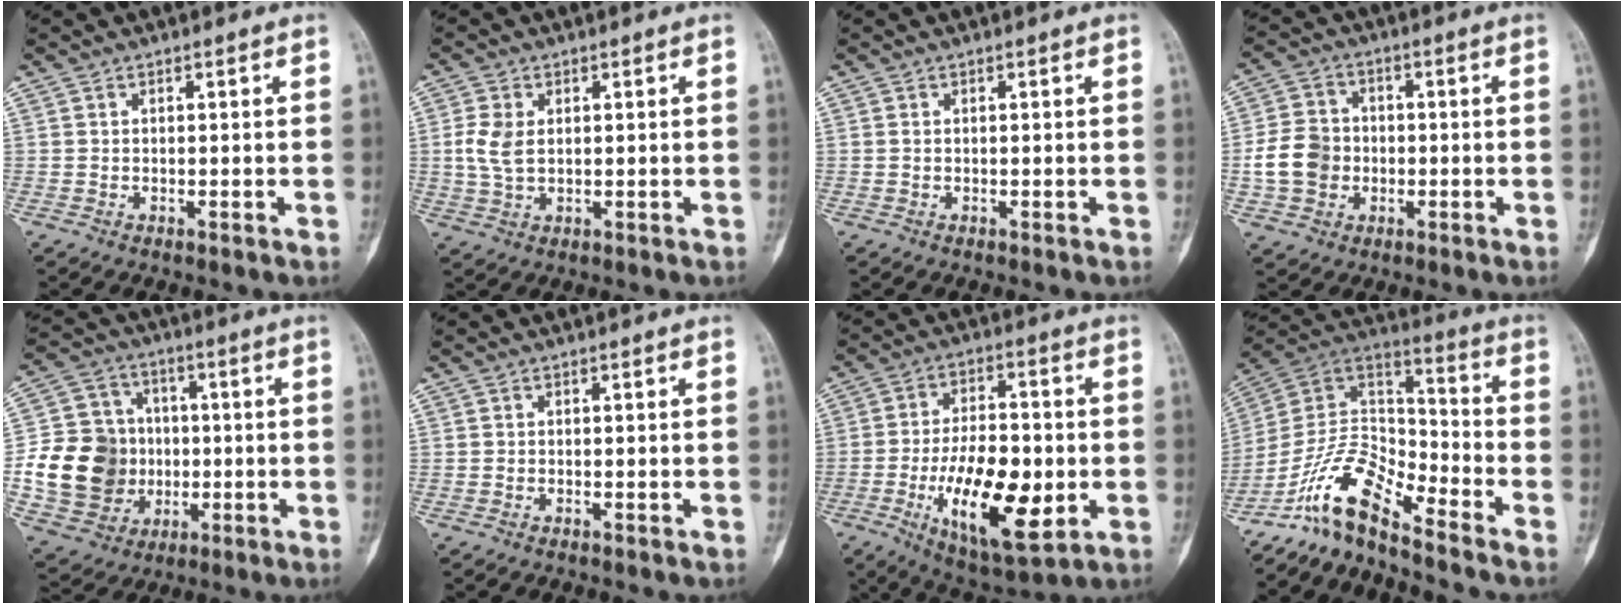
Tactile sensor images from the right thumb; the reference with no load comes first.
{"total": 5.0, "force": [0.7, 3.1, 3.8], "torque": [-0.083, 0.001, 0.017]}
{"total": 0.0}
{"total": 8.7, "force": [-1.4, 7.4, 4.3], "torque": [-0.065, 0.016, -0.029]}
{"total": 17.9, "force": [-1.7, 15.6, 8.6], "torque": [-0.136, 0.022, -0.018]}
{"total": 0.0}
{"total": 18.8, "force": [-4.4, 8.2, 16.3], "torque": [-0.257, 0.007, -0.061]}
{"total": 12.1, "force": [-10.1, 3.3, 5.8], "torque": [-0.104, 0.100, -0.201]}